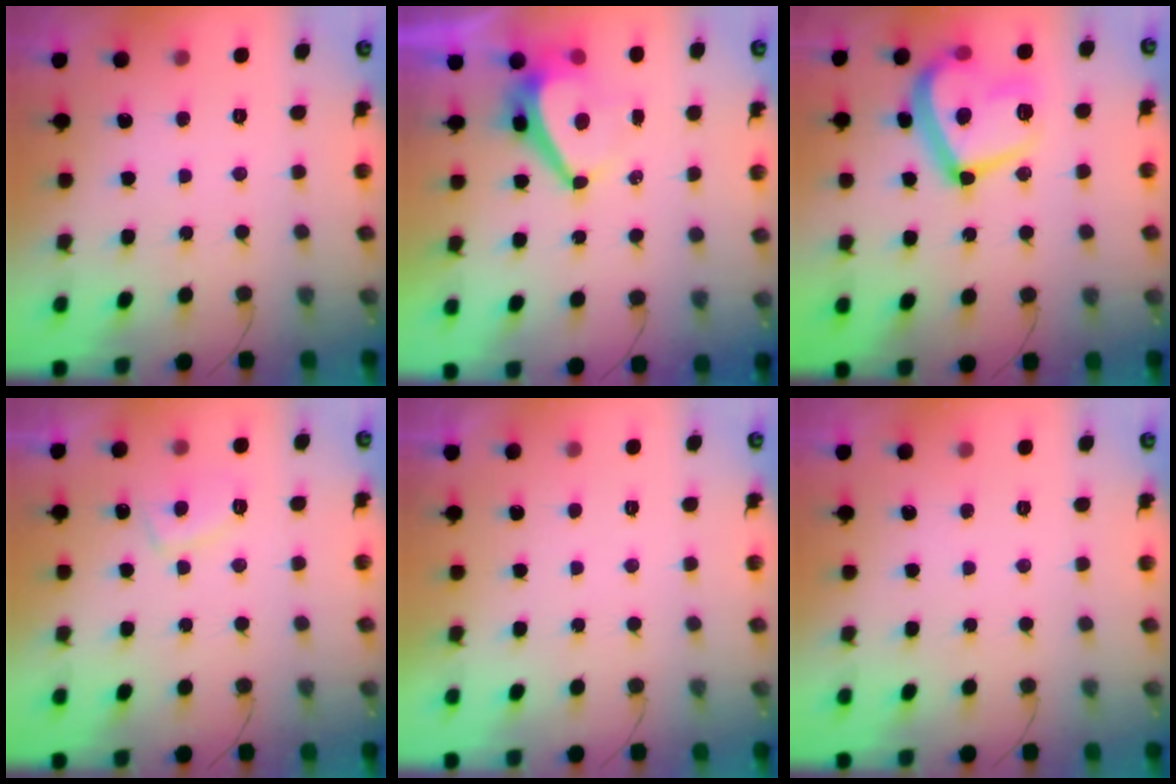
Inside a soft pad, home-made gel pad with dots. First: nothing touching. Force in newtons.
{"total": 7.2, "press": 7.1, "slide": 0.6}
{"total": 19.5, "press": 19.5, "slide": 1.5}
{"total": 5.3, "press": 5.2, "slide": 0.9}
{"total": 2.1, "press": 2.1, "slide": 0.4}
{"total": 0.0}